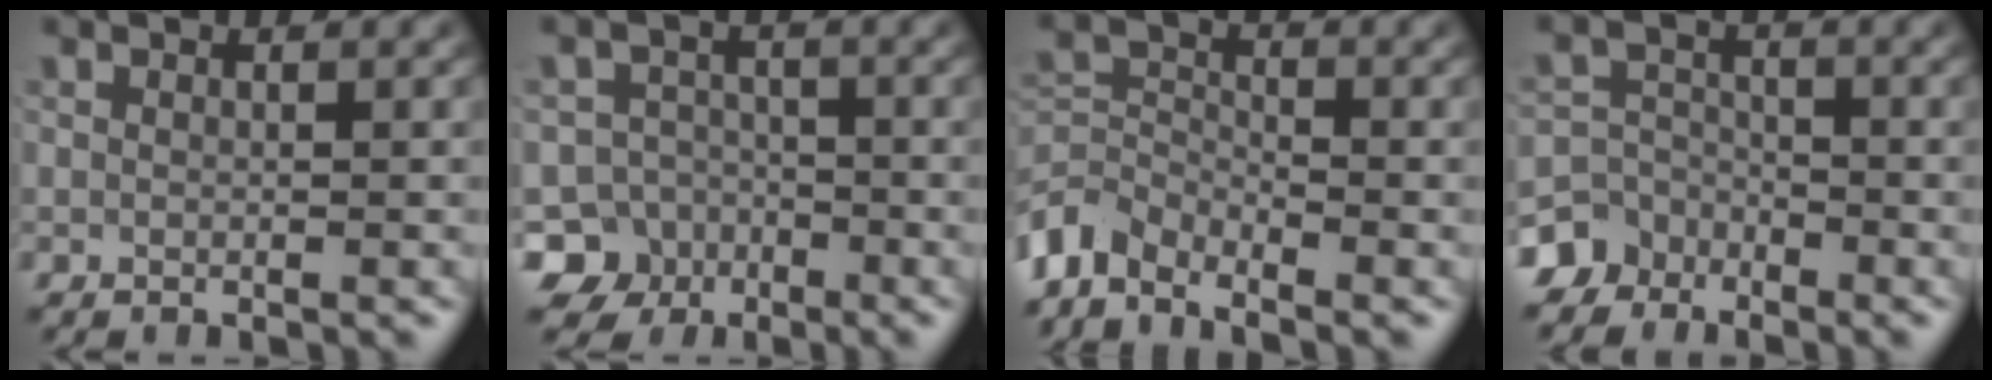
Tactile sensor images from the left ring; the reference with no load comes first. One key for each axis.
{"total": 7.7, "fx": -4.7, "fy": 6.0, "fz": 0.6, "tx": 0.008, "ty": -0.018, "tz": -0.095}
{"total": 4.9, "fx": -4.0, "fy": 2.1, "fz": 1.8, "tx": -0.039, "ty": -0.004, "tz": -0.093}
{"total": 6.0, "fx": -4.5, "fy": 3.9, "fz": 0.3, "tx": 0.012, "ty": -0.010, "tz": -0.090}